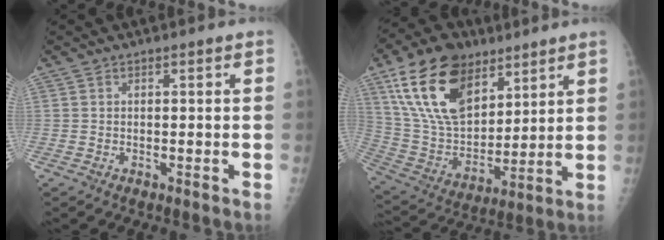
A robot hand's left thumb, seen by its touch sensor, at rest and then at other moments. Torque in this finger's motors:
{"motor_torque": [2.39, 2.23, 1.82, -0.95, 0.65]}